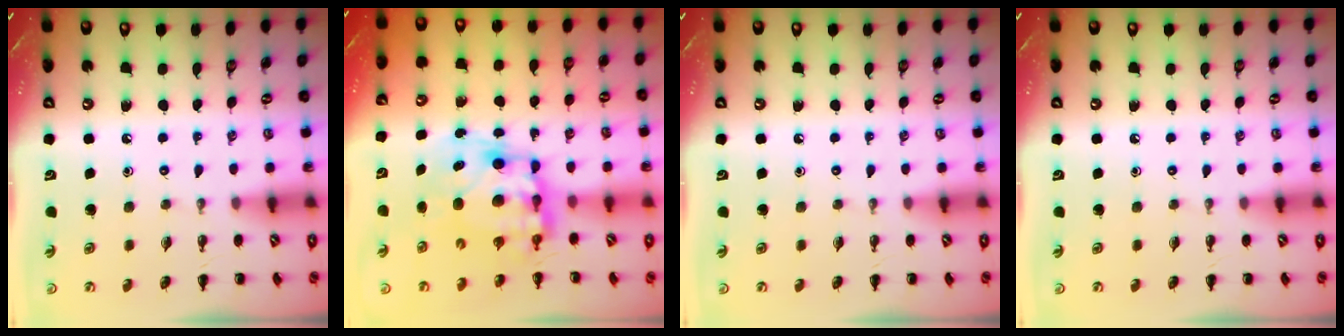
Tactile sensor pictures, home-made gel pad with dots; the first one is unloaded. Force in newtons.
{"total": 11.1, "press": 10.7, "slide": 2.9}
{"total": 0.0}
{"total": 0.0}